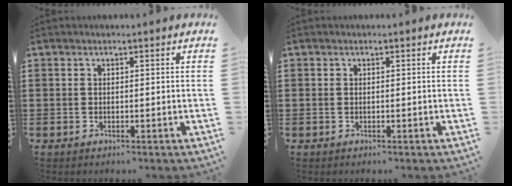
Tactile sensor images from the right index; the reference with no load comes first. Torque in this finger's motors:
{"motor_torque": [-0.24, 0.23, 0.03, -0.01]}